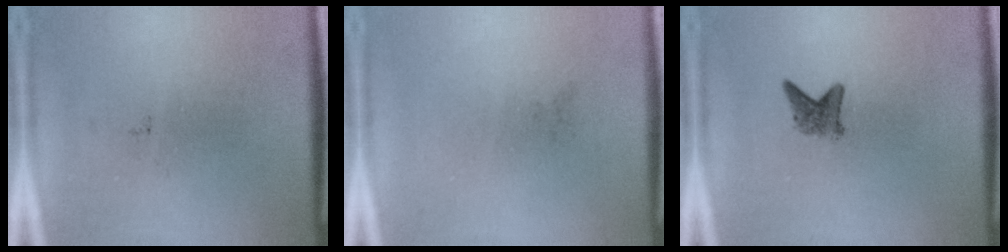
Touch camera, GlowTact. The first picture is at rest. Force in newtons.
{"total": 0.0}
{"total": 2.1}